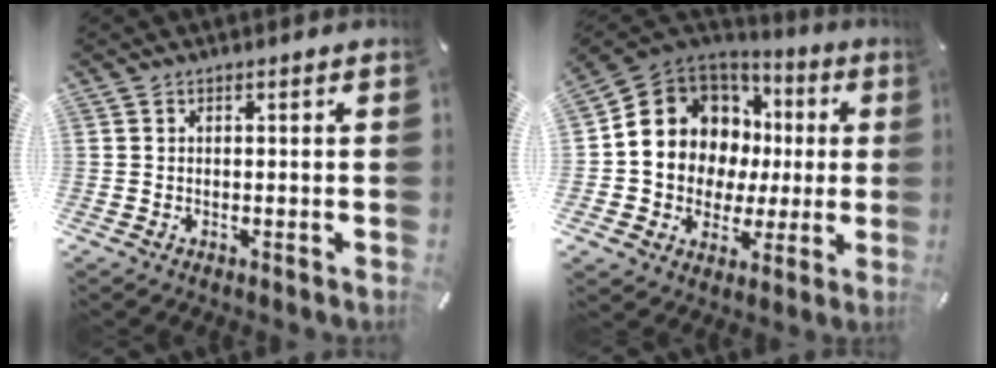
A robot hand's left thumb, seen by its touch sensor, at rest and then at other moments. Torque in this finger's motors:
{"motor_torque": [1.99, 3.02, 2.10, -0.47, 0.50]}